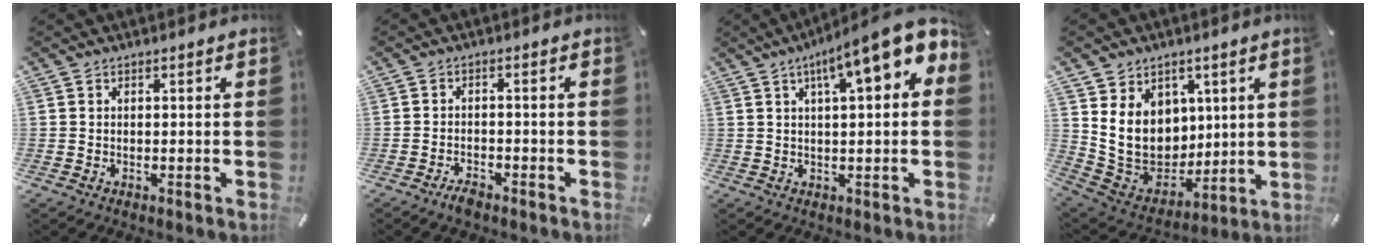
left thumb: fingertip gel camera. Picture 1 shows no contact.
{"total": 3.0, "force": [-2.6, 1.0, 1.1], "torque": [-0.025, 0.013, -0.052]}
{"total": 12.1, "force": [6.3, 2.2, 10.2], "torque": [-0.157, -0.036, 0.101]}
{"total": 14.4, "force": [3.8, 12.6, 5.8], "torque": [-0.115, -0.031, 0.086]}